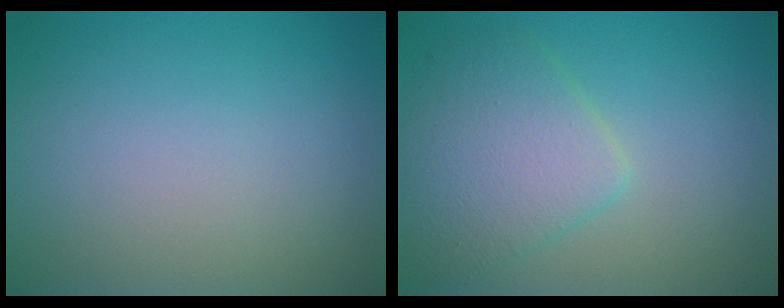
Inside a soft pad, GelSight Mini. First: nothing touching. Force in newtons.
{"total": 4.8, "press": 4.8, "slide": 0.2}